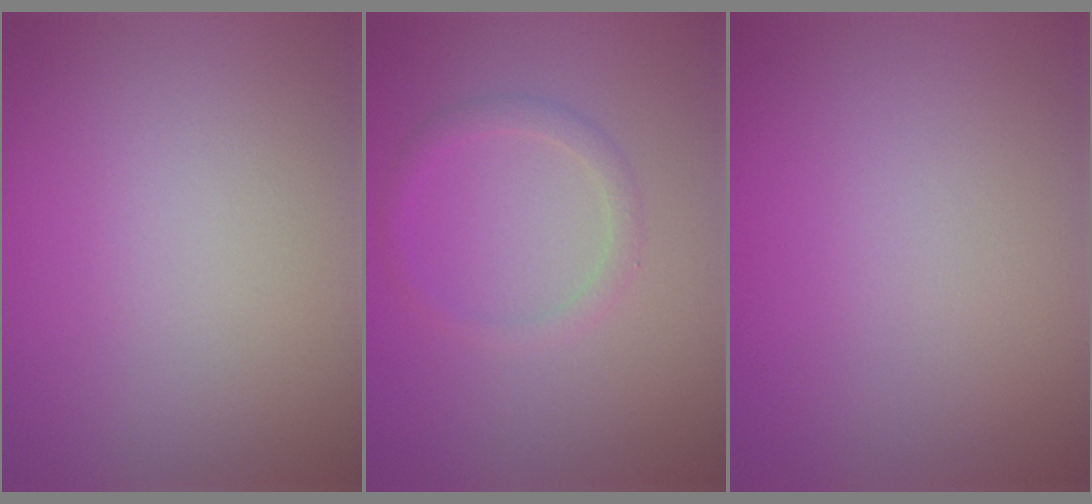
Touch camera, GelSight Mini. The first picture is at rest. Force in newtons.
{"total": 1.5, "press": 1.5, "slide": 0.1}
{"total": 0.0}